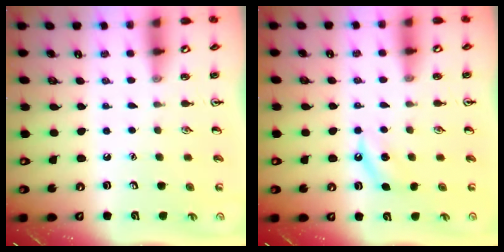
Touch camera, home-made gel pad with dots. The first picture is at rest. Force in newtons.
{"total": 4.6, "press": 4.5, "slide": 1.3}